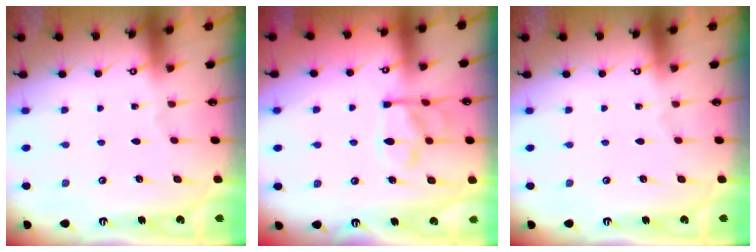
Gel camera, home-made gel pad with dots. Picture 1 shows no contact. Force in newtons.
{"total": 11.7, "press": 11.6, "slide": 1.0}
{"total": 0.0}